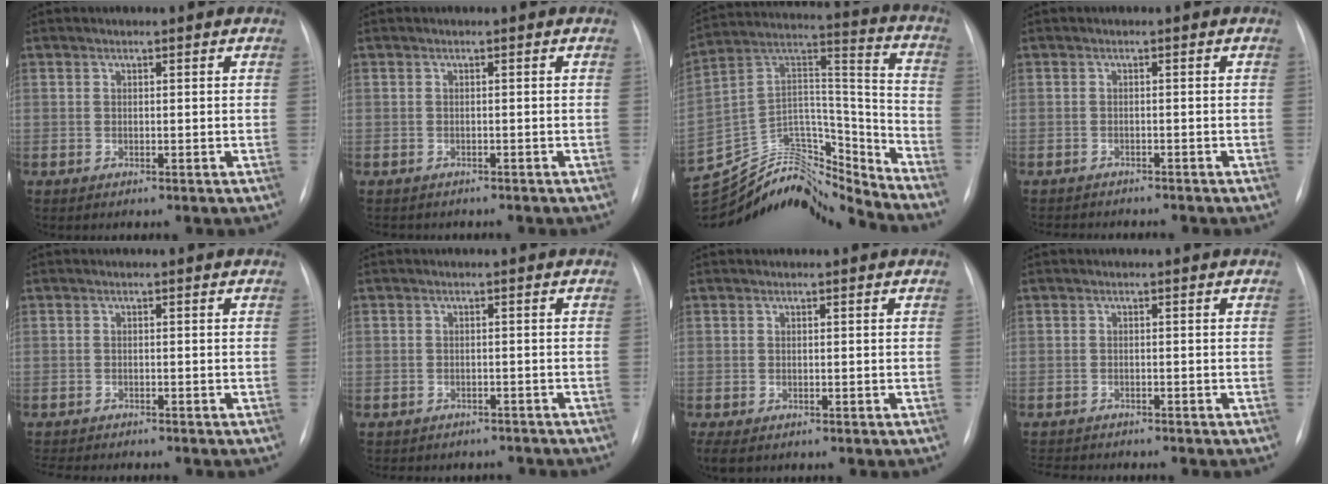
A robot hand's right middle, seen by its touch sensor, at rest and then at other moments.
{"total": 3.3, "force": [-2.9, 1.2, 1.0], "torque": [-0.012, -0.003, -0.032]}
{"total": 22.5, "force": [-21.7, 4.0, 4.0], "torque": [-0.097, 0.074, -0.358]}
{"total": 5.7, "force": [-5.4, 1.0, 1.6], "torque": [-0.016, -0.003, -0.073]}
{"total": 5.9, "force": [-5.4, 0.5, 2.3], "torque": [-0.027, -0.007, -0.081]}
{"total": 6.3, "force": [-5.5, 3.1, 0.8], "torque": [-0.008, 0.010, -0.060]}
{"total": 3.1, "force": [-2.1, 1.4, 1.9], "torque": [-0.033, -0.010, -0.030]}
{"total": 5.4, "force": [-5.1, 0.8, 1.7], "torque": [-0.021, -0.006, -0.076]}